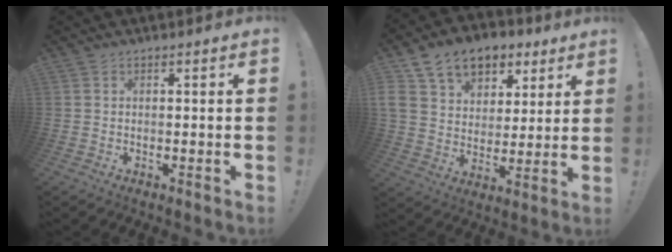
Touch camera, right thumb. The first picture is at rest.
{"total": 15.4, "force": [8.1, 10.6, 7.6], "torque": [-0.118, -0.037, 0.154]}